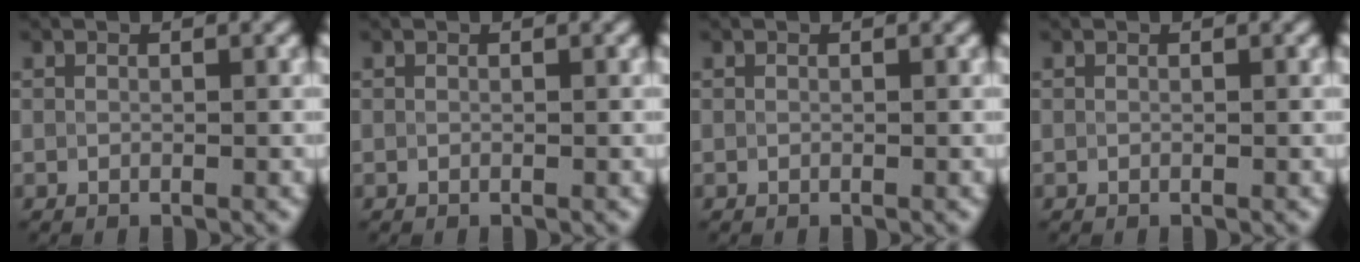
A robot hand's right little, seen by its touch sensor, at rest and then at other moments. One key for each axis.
{"total": 0.0}
{"total": 0.0}
{"total": 0.0}